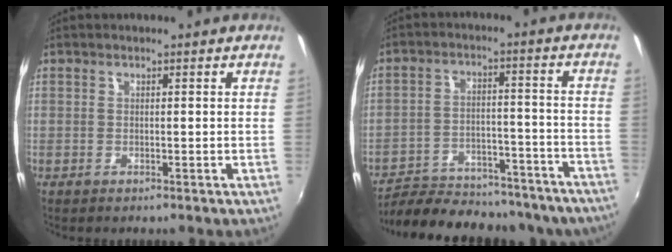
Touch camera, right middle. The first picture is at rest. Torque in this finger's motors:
{"motor_torque": [1.08, -1.06, 0.31, 0.13]}